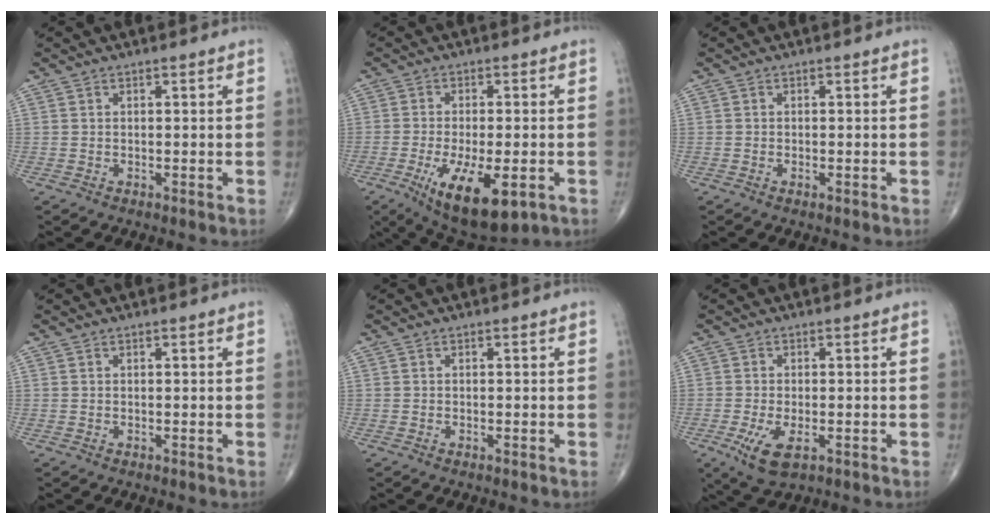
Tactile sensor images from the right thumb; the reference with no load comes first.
{"total": 14.1, "force": [-5.4, 5.4, 11.8], "torque": [-0.200, -0.013, -0.074]}
{"total": 0.8, "force": [-0.3, 0.2, 0.7], "torque": [-0.014, -0.001, -0.005]}
{"total": 0.0}
{"total": 0.0}
{"total": 6.5, "force": [-2.4, 2.8, 5.3], "torque": [-0.108, -0.010, -0.035]}